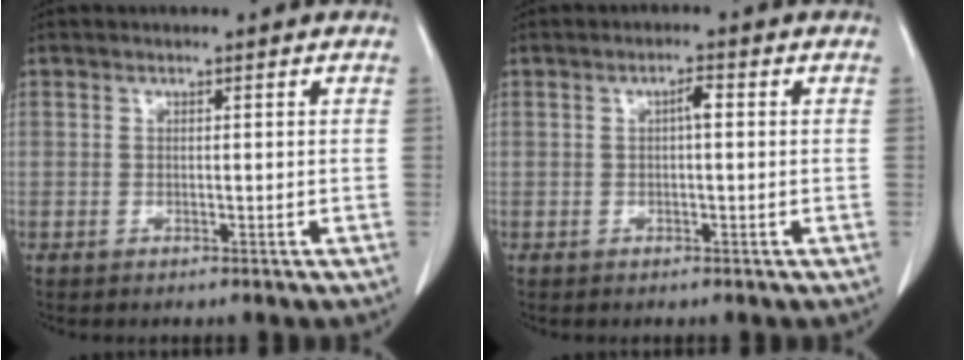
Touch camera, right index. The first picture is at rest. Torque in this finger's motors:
{"motor_torque": [0.20, -0.08, 0.01, 0.03]}